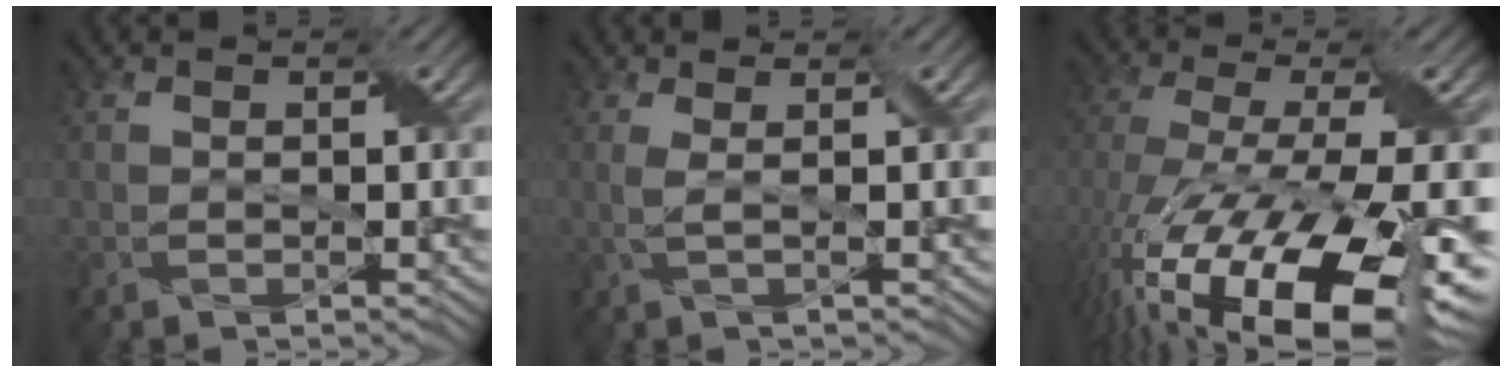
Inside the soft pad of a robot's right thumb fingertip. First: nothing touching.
{"total": 2.0, "force": [0.3, 0.4, 1.9], "torque": [-0.041, 0.002, 0.004]}
{"total": 19.0, "force": [-9.8, 6.6, 14.9], "torque": [-0.286, -0.028, -0.145]}